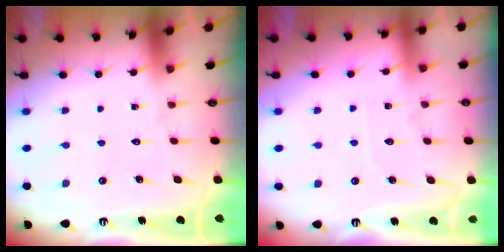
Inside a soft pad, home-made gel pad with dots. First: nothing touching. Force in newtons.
{"total": 3.8, "press": 3.7, "slide": 0.4}